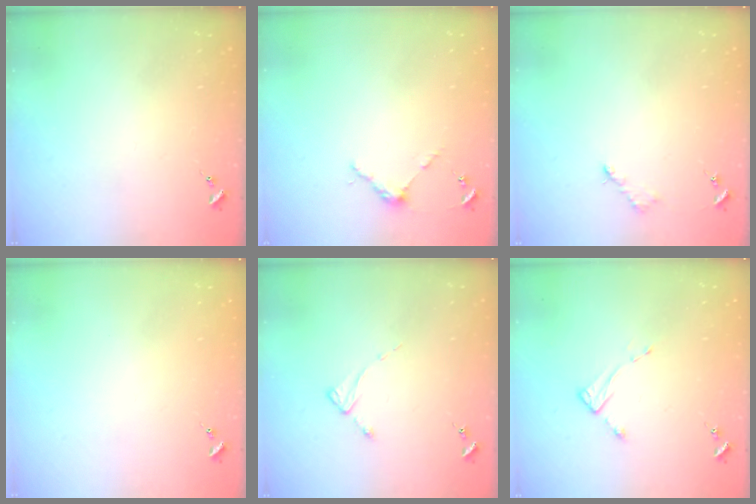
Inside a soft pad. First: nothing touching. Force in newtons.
{"total": 3.9, "press": 3.9, "slide": 0.2}
{"total": 2.6, "press": 2.6, "slide": 0.4}
{"total": 0.0}
{"total": 1.9, "press": 1.8, "slide": 0.3}
{"total": 2.6, "press": 2.6, "slide": 0.3}